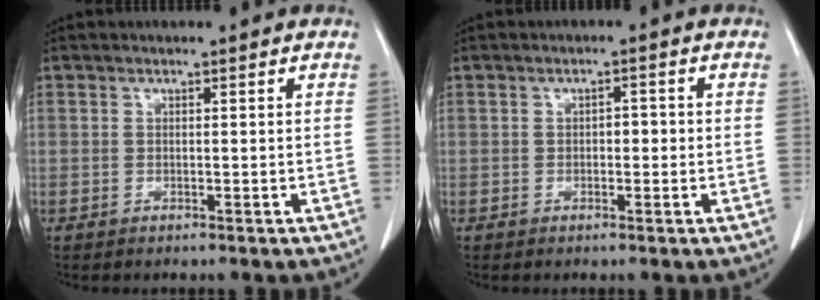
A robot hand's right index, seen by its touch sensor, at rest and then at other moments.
{"total": 1.7, "force": [-0.2, 0.9, 1.4], "torque": [-0.015, 0.006, -0.003]}